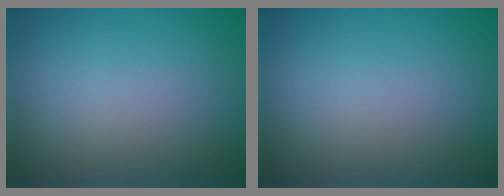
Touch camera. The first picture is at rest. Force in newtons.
{"total": 0.0}